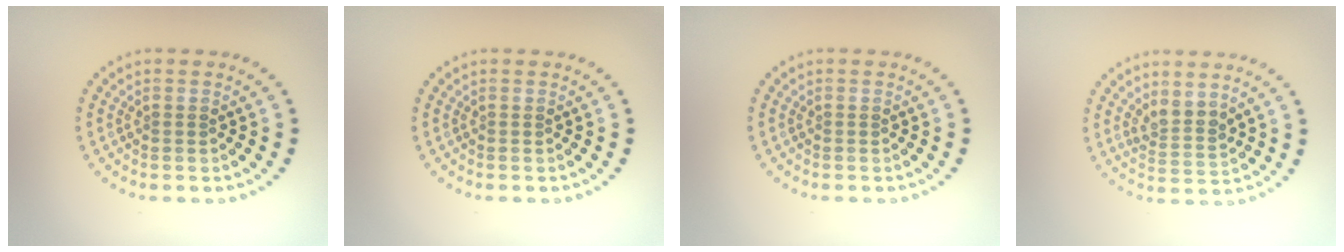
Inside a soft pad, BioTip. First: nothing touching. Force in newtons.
{"total": 0.0}
{"total": 0.0}
{"total": 2.3, "press": 1.9, "slide": 1.3}